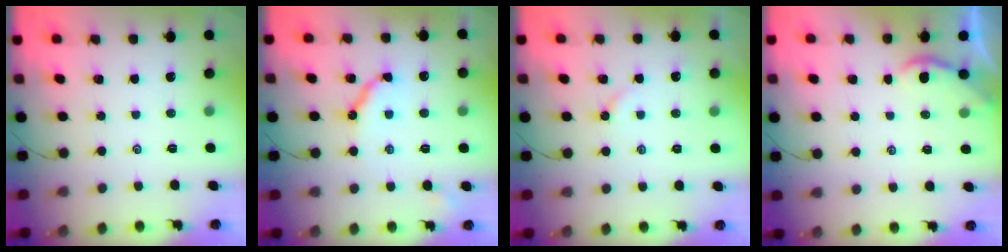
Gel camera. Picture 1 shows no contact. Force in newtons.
{"total": 10.6, "press": 10.5, "slide": 1.1}
{"total": 3.2, "press": 3.1, "slide": 0.5}
{"total": 1.3, "press": 1.3, "slide": 0.3}